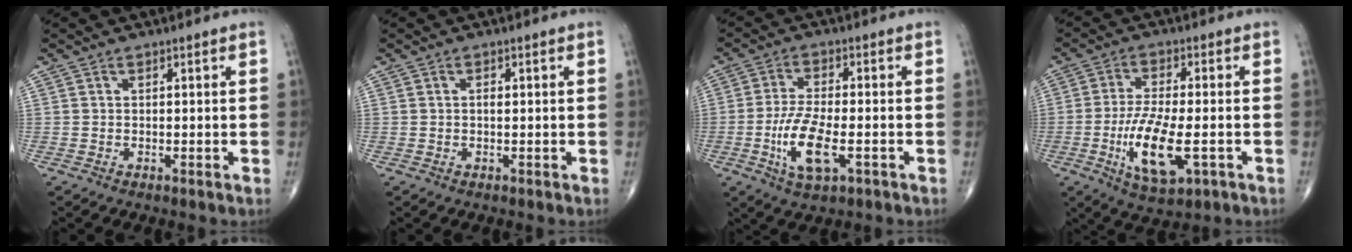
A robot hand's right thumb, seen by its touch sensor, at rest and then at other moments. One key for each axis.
{"total": 0.9, "fx": 0.2, "fy": 0.5, "fz": 0.8, "tx": -0.012, "ty": 0.001, "tz": 0.002}
{"total": 9.6, "fx": -2.9, "fy": 3.5, "fz": 8.4, "tx": -0.170, "ty": 0.004, "tz": -0.051}
{"total": 11.9, "fx": -3.3, "fy": 4.1, "fz": 10.6, "tx": -0.200, "ty": -0.005, "tz": -0.053}